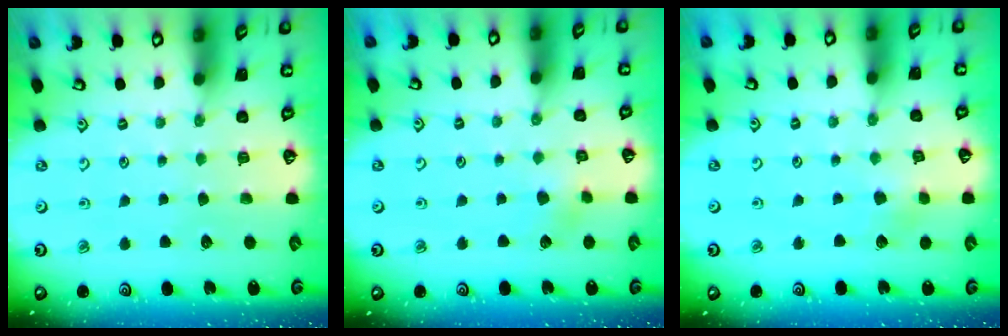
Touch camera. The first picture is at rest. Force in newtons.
{"total": 3.1, "press": 3.1, "slide": 0.3}
{"total": 3.3, "press": 3.3, "slide": 0.3}